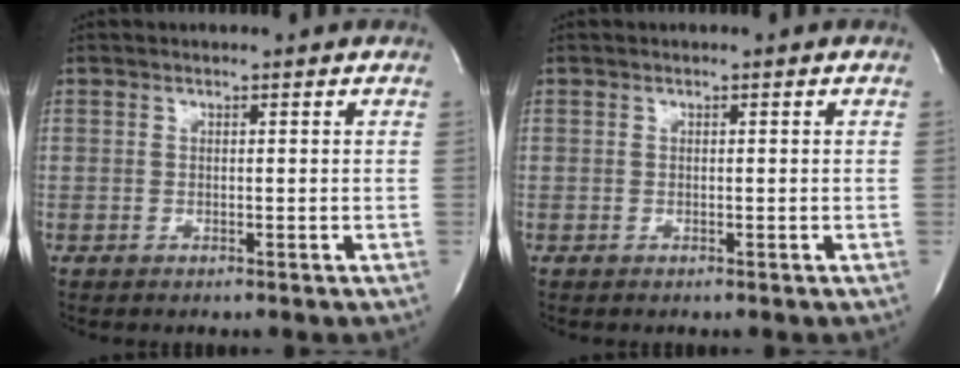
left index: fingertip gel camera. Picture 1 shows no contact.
{"total": 0.0}